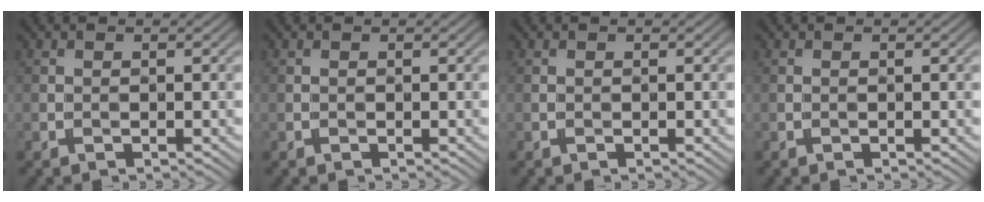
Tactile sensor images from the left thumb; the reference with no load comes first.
{"total": 0.0}
{"total": 0.0}
{"total": 0.0}